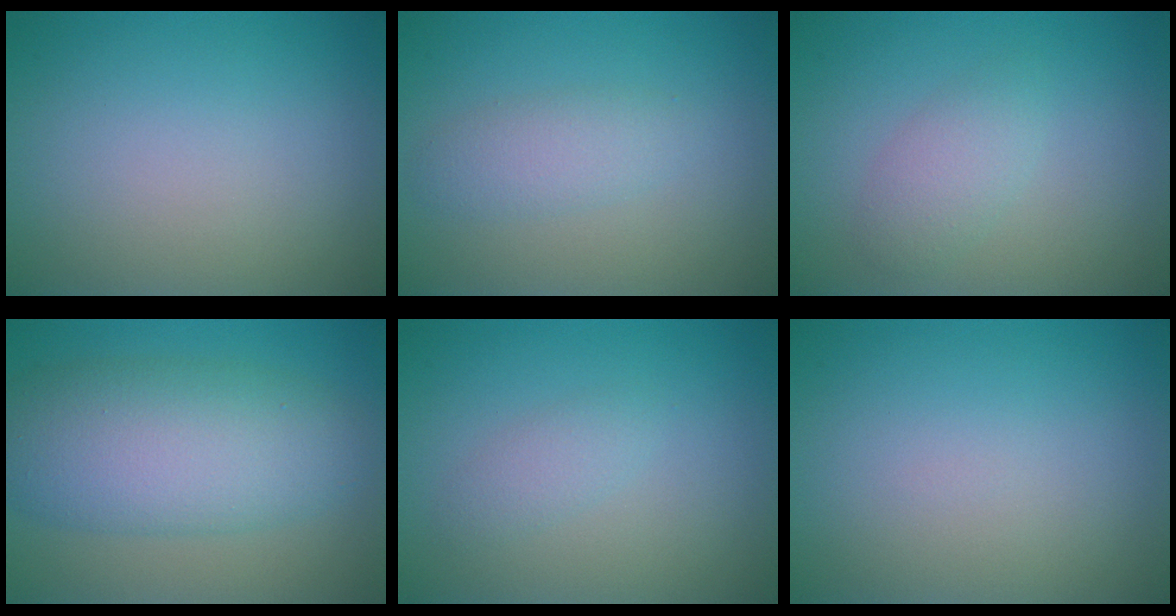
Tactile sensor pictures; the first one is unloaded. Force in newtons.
{"total": 2.1, "press": 2.1, "slide": 0.1}
{"total": 2.1, "press": 2.1, "slide": 0.1}
{"total": 8.5, "press": 8.5, "slide": 0.1}
{"total": 1.3, "press": 1.3, "slide": 0.1}
{"total": 0.0}